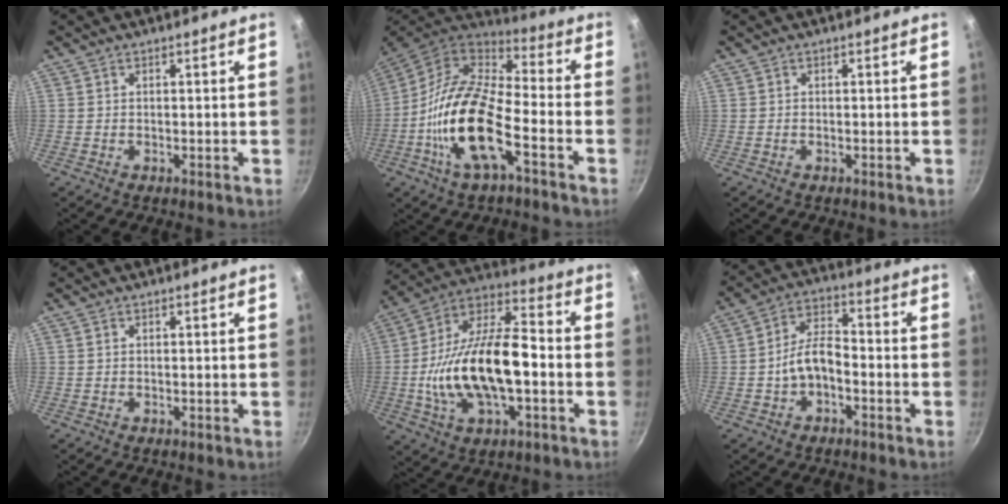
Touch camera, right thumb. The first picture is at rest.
{"total": 17.1, "force": [-6.1, 7.0, 14.3], "torque": [-0.270, 0.044, -0.134]}
{"total": 0.0}
{"total": 0.0}
{"total": 21.6, "force": [-3.3, 10.6, 18.6], "torque": [-0.327, 0.039, -0.065]}
{"total": 6.2, "force": [-2.8, 2.9, 4.7], "torque": [-0.086, 0.042, -0.054]}